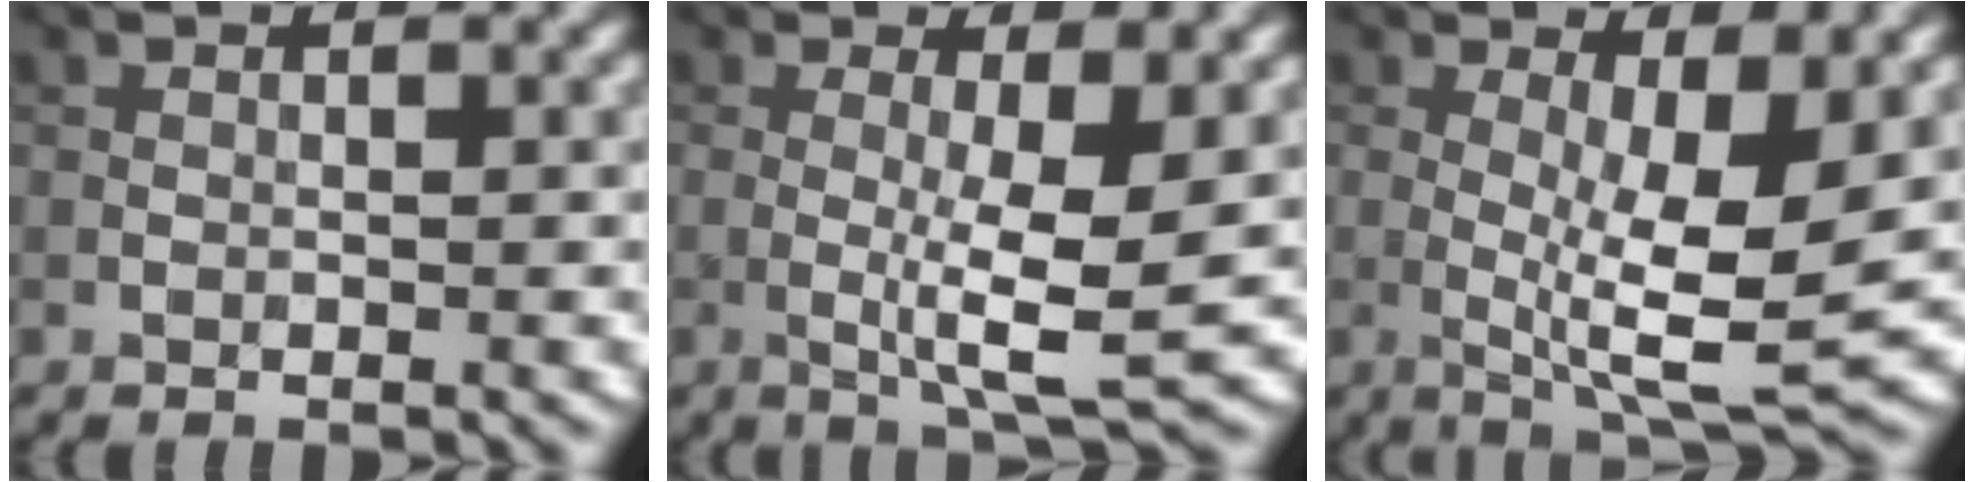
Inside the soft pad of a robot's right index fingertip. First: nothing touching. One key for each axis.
{"total": 5.3, "fx": -0.1, "fy": 0.9, "fz": 5.3, "tx": -0.086, "ty": -0.014, "tz": 0.001}
{"total": 7.5, "fx": 0.0, "fy": 1.8, "fz": 7.3, "tx": -0.114, "ty": -0.015, "tz": 0.007}